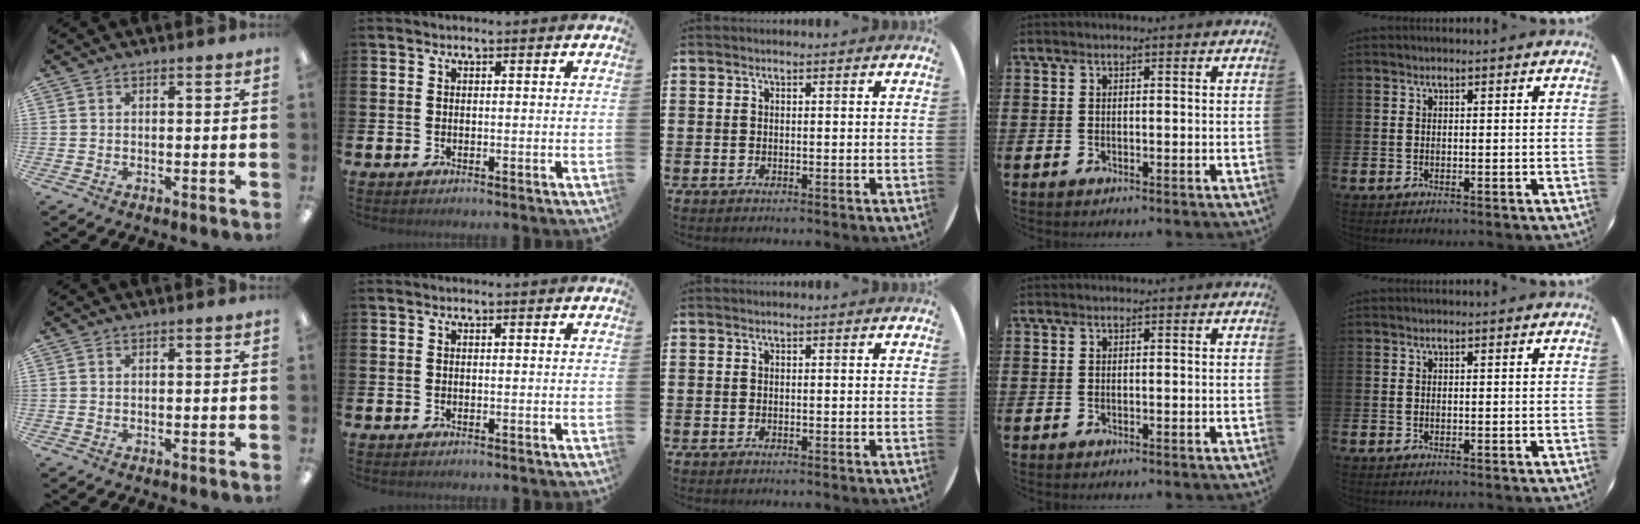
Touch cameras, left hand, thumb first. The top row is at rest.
{}